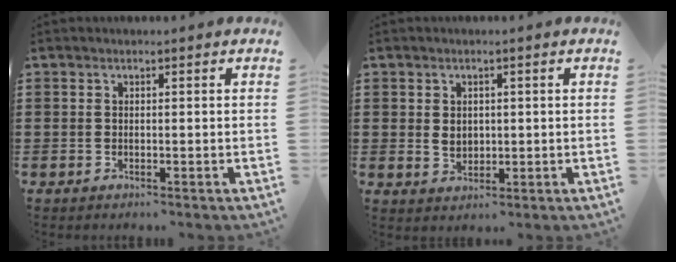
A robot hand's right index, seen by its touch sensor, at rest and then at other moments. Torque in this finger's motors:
{"motor_torque": [2.14, 0.00, 0.47, 0.09]}